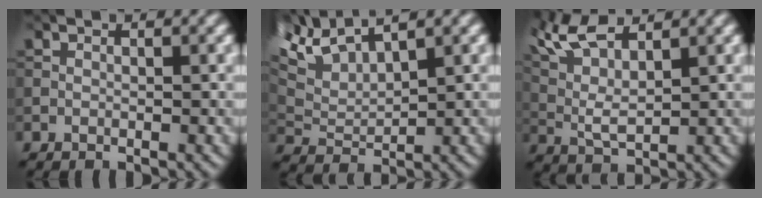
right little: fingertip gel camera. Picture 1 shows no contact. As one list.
[{"total": 5.6, "force": [4.3, 1.3, 3.3], "torque": [-0.091, 0.022, 0.099]}, {"total": 5.4, "force": [3.8, 1.1, 3.7], "torque": [-0.098, 0.016, 0.095]}]